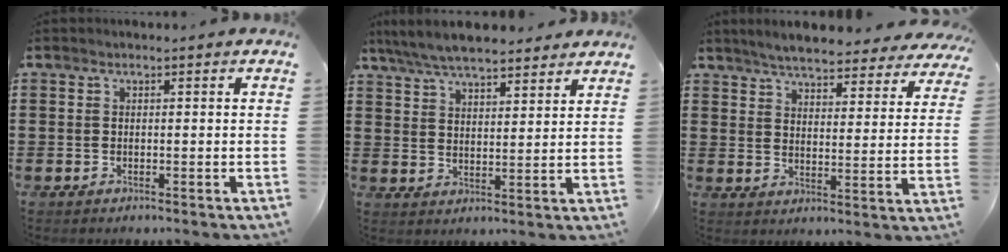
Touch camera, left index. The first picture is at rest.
{"total": 6.9, "force": [6.4, 1.2, 2.4], "torque": [-0.067, -0.015, 0.117]}
{"total": 5.0, "force": [4.9, 0.1, 1.1], "torque": [-0.045, -0.027, 0.084]}